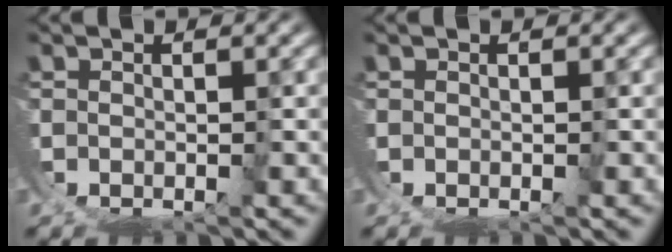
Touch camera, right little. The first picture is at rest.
{"total": 0.0}